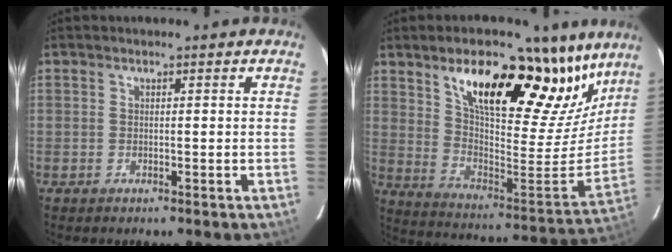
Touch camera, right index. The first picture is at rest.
{"total": 30.0, "force": [21.2, 11.5, 17.9], "torque": [-0.264, -0.021, 0.340]}